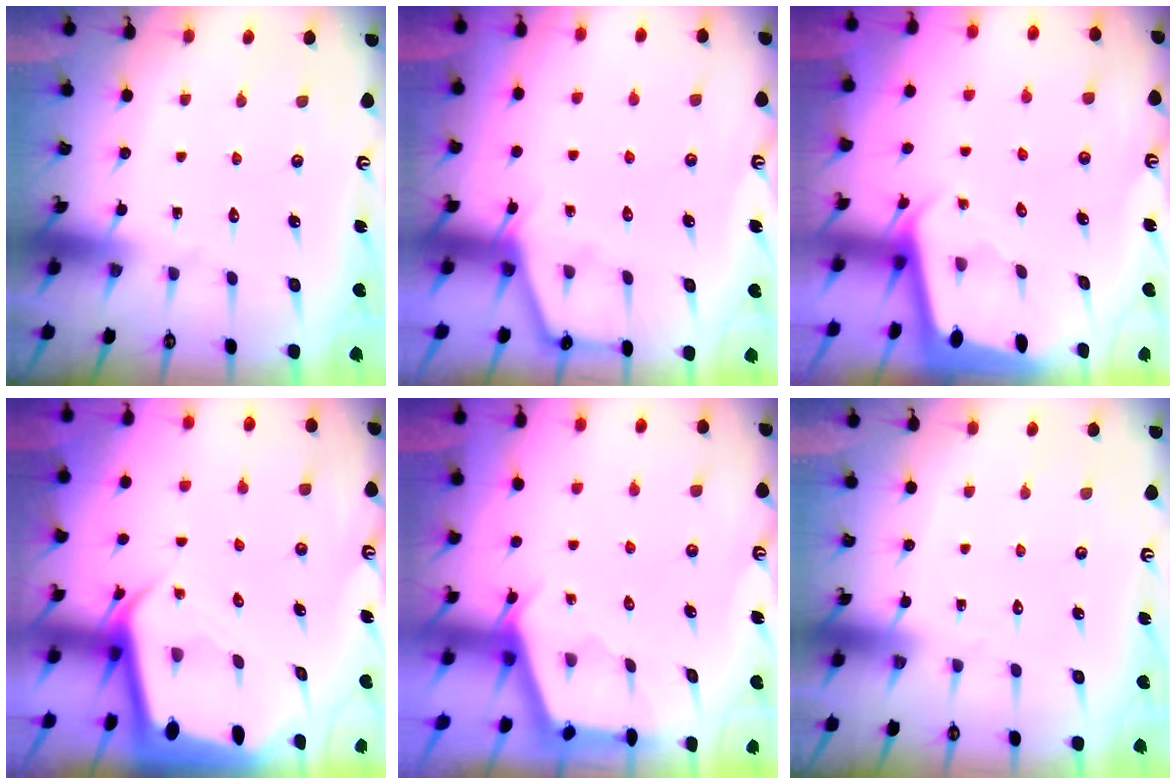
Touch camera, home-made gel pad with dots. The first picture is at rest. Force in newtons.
{"total": 3.8, "press": 3.8, "slide": 0.5}
{"total": 1.8, "press": 1.8, "slide": 0.1}
{"total": 3.1, "press": 3.1, "slide": 0.3}
{"total": 2.7, "press": 2.7, "slide": 0.3}
{"total": 0.0}